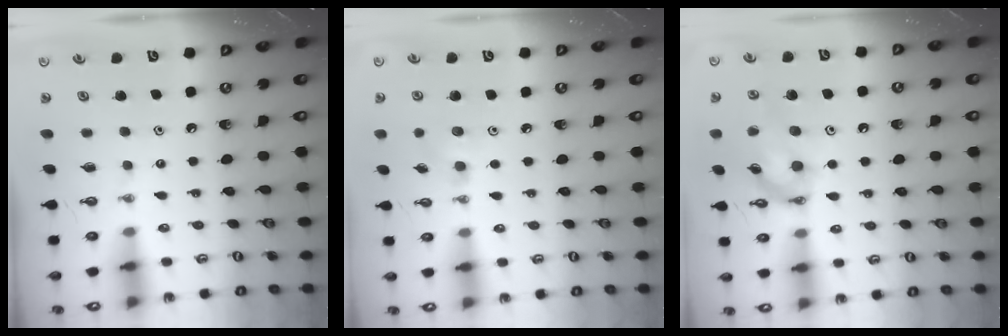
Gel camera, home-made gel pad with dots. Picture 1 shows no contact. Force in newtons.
{"total": 5.2, "press": 5.0, "slide": 1.2}
{"total": 13.6, "press": 13.6, "slide": 1.5}